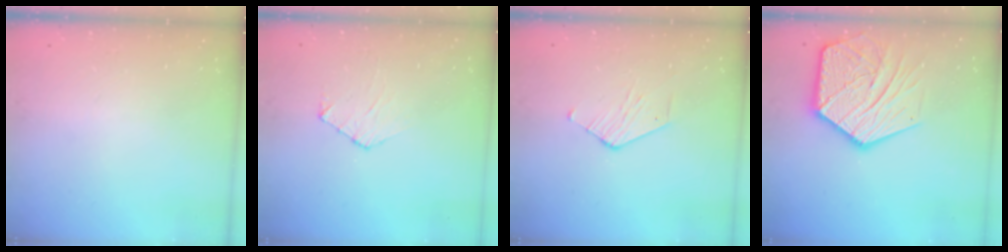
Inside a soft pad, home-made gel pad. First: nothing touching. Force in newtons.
{"total": 5.4, "press": 5.4, "slide": 0.5}
{"total": 3.9, "press": 3.9, "slide": 0.4}
{"total": 18.5, "press": 18.4, "slide": 1.4}